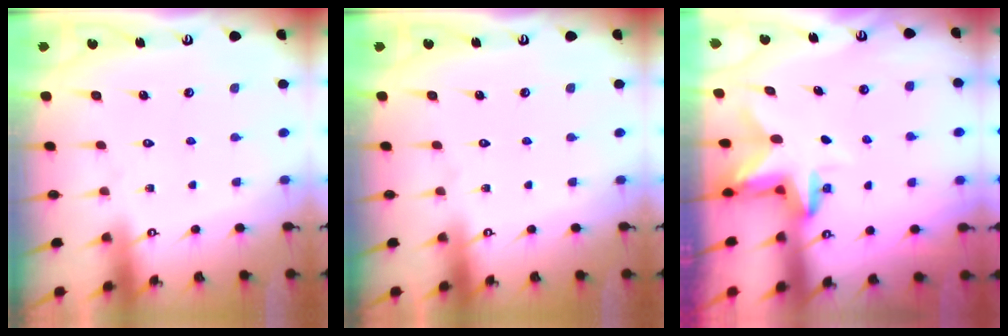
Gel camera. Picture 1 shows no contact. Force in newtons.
{"total": 0.0}
{"total": 3.0, "press": 3.0, "slide": 0.3}